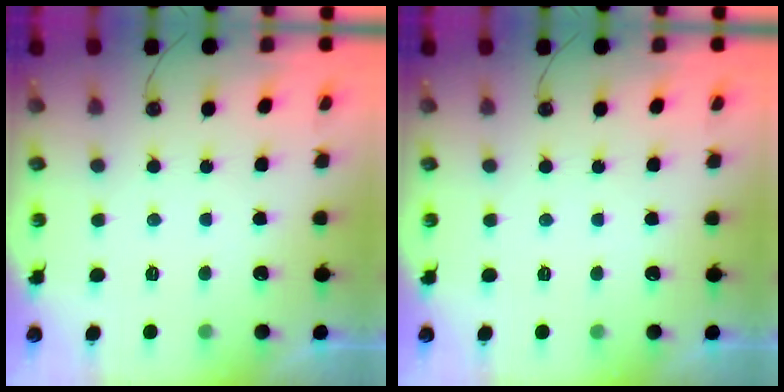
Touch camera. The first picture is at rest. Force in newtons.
{"total": 0.0}